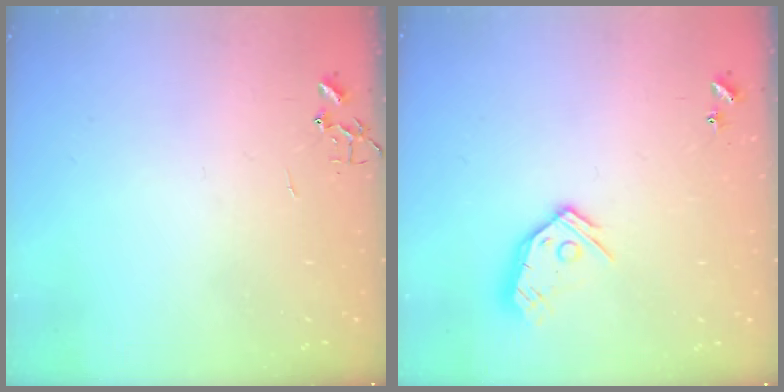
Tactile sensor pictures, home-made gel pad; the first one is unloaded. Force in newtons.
{"total": 11.0, "press": 10.9, "slide": 1.2}